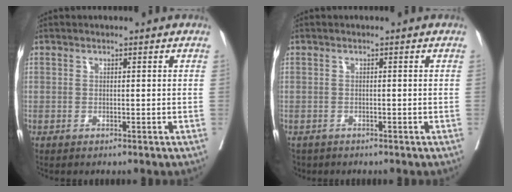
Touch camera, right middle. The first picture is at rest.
{"total": 2.7, "force": [-2.1, 1.6, 0.4], "torque": [-0.009, -0.003, -0.036]}